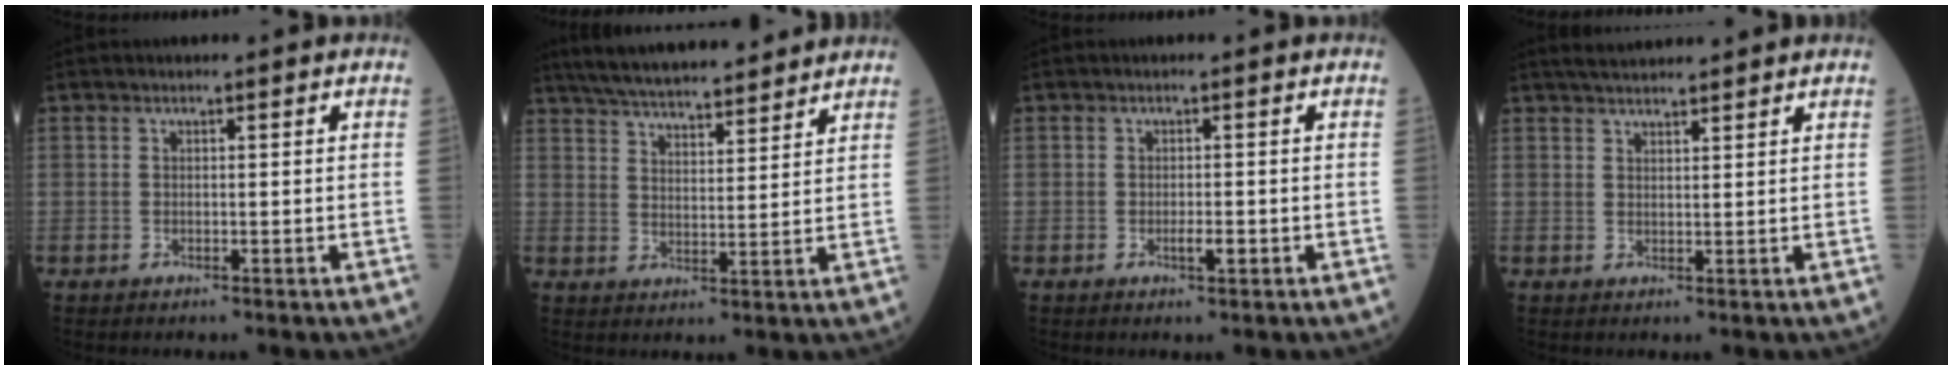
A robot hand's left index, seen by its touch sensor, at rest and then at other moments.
{"total": 16.5, "force": [14.8, 2.8, 6.9], "torque": [-0.118, 0.030, 0.226]}
{"total": 1.8, "force": [-0.7, 0.4, 1.6], "torque": [-0.028, 0.000, -0.010]}
{"total": 5.5, "force": [5.1, 0.6, 2.1], "torque": [-0.034, 0.033, 0.081]}